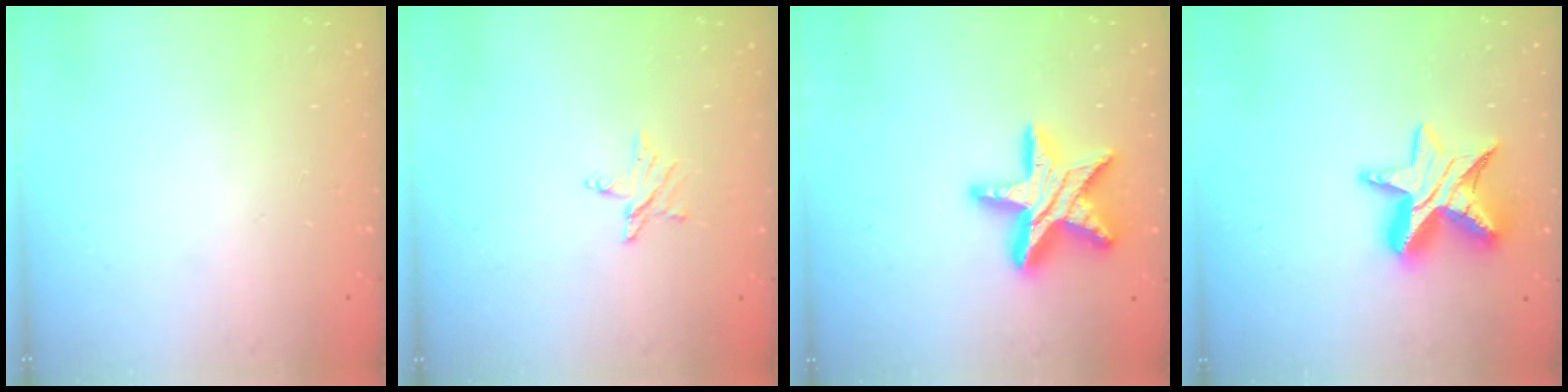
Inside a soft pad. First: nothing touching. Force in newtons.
{"total": 3.7, "press": 3.7, "slide": 0.3}
{"total": 19.2, "press": 19.1, "slide": 1.6}
{"total": 13.5, "press": 13.4, "slide": 1.1}